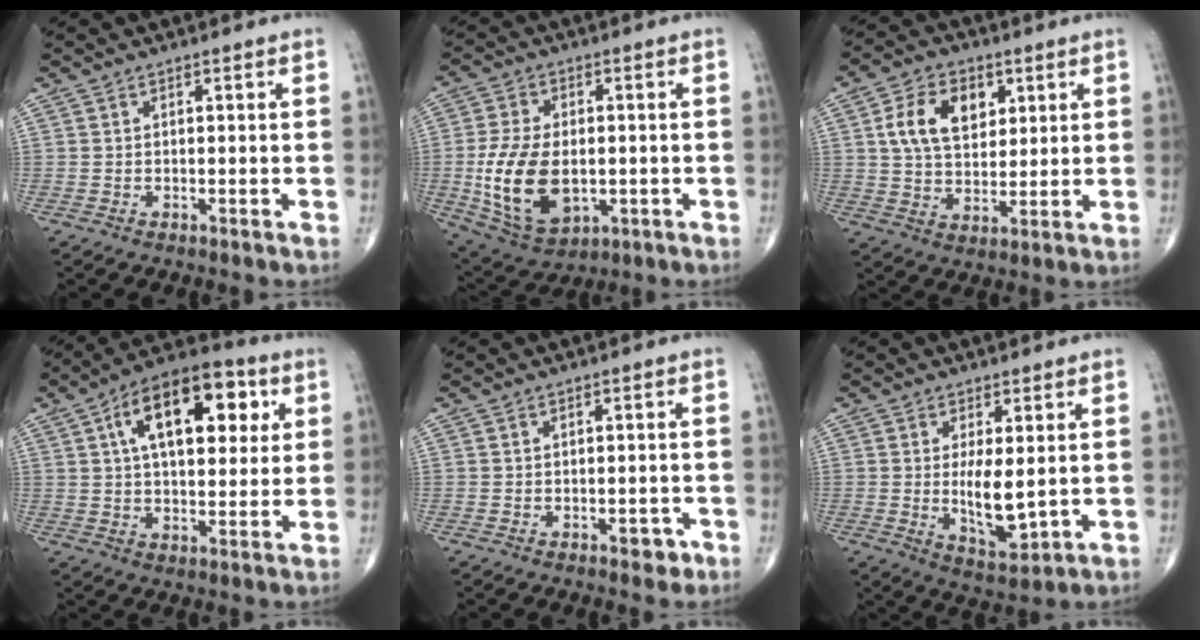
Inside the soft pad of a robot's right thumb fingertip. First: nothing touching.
{"total": 15.6, "force": [-2.0, 9.4, 12.3], "torque": [-0.226, -0.007, -0.018]}
{"total": 11.6, "force": [3.7, 7.7, 7.9], "torque": [-0.111, -0.008, 0.066]}
{"total": 19.1, "force": [6.0, 9.8, 15.3], "torque": [-0.204, 0.009, 0.086]}
{"total": 2.5, "force": [-1.3, 1.4, 1.7], "torque": [-0.006, 0.006, -0.015]}
{"total": 8.0, "force": [0.3, 3.1, 7.4], "torque": [-0.116, -0.021, 0.017]}